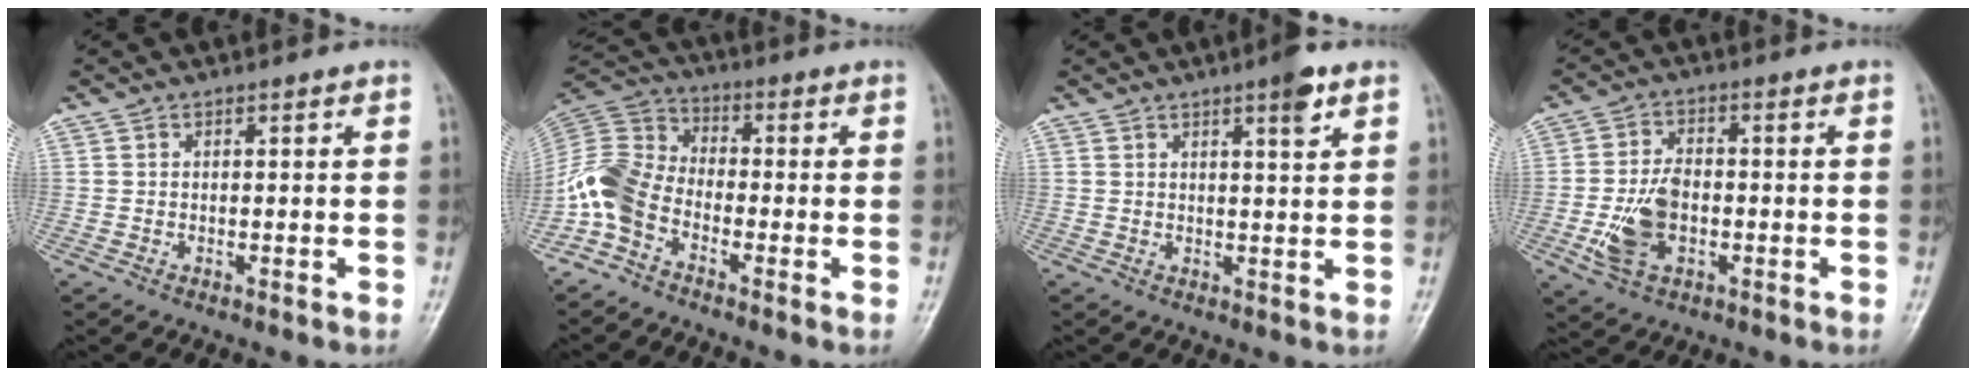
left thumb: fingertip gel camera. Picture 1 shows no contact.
{"total": 9.4, "force": [-4.4, 5.8, 5.9], "torque": [-0.127, 0.044, -0.107]}
{"total": 4.2, "force": [2.5, 0.7, 3.3], "torque": [-0.044, -0.012, 0.035]}
{"total": 8.5, "force": [-1.9, 5.3, 6.4], "torque": [-0.125, 0.008, -0.034]}